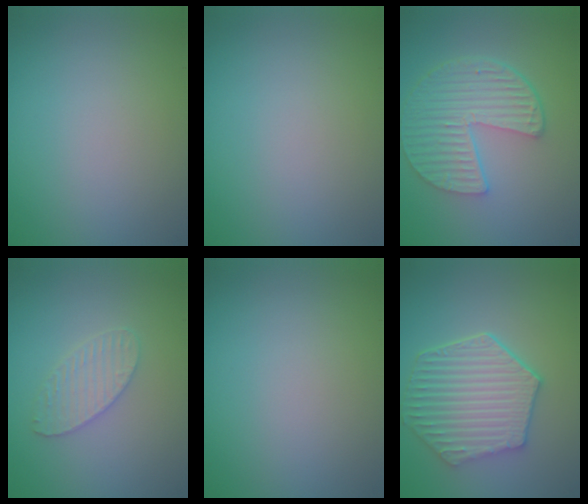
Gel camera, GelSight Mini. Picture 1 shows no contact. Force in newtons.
{"total": 0.0}
{"total": 6.0, "press": 4.3, "slide": 4.2}
{"total": 2.3, "press": 2.3, "slide": 0.2}
{"total": 0.0}
{"total": 6.3, "press": 5.0, "slide": 3.7}